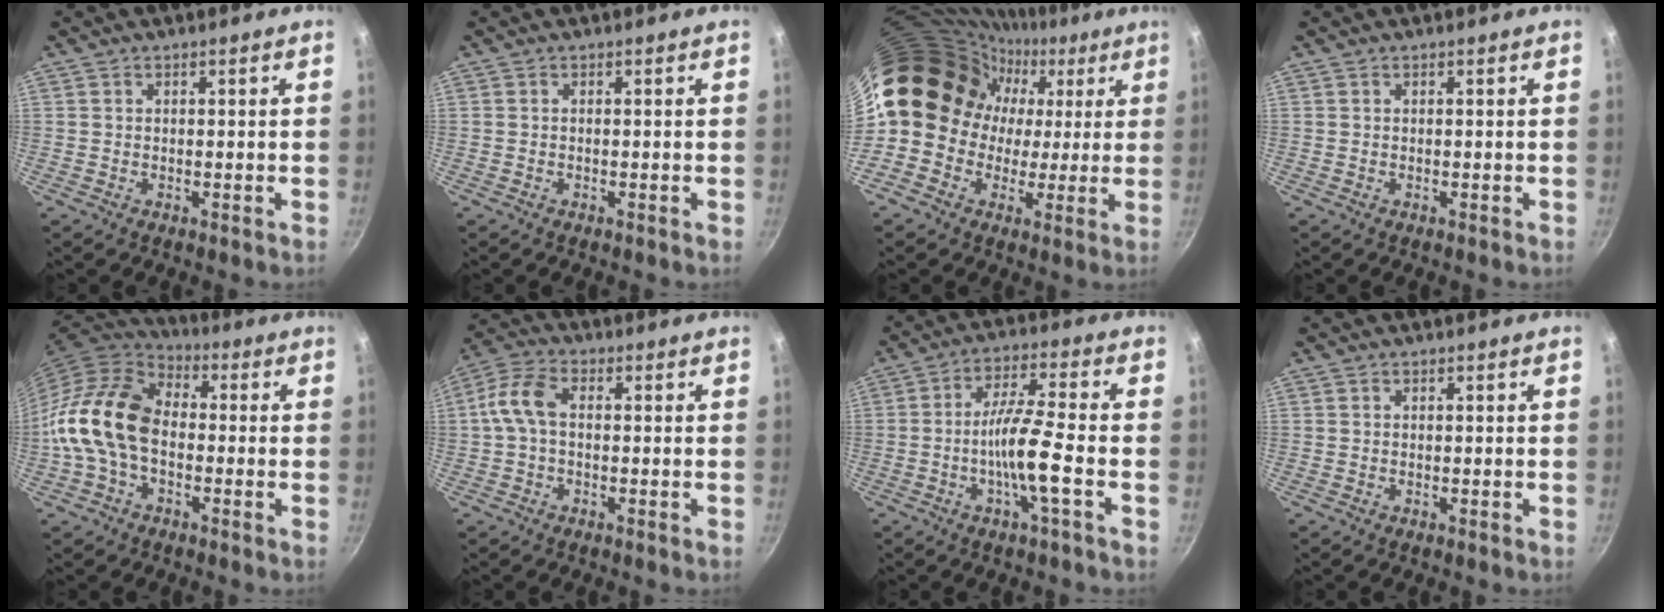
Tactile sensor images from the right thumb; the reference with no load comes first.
{"total": 0.0}
{"total": 18.3, "force": [2.1, 16.6, 7.4], "torque": [-0.077, 0.047, 0.022]}
{"total": 0.0}
{"total": 15.3, "force": [-1.9, 10.3, 11.1], "torque": [-0.192, 0.036, -0.055]}
{"total": 7.2, "force": [0.1, 4.6, 5.5], "torque": [-0.118, 0.025, -0.009]}
{"total": 9.3, "force": [-2.7, 0.6, 8.9], "torque": [-0.167, 0.027, -0.055]}
{"total": 0.0}